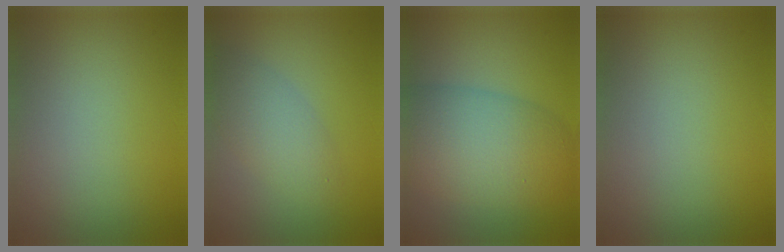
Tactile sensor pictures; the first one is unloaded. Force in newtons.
{"total": 3.4, "press": 3.4, "slide": 0.0}
{"total": 8.5, "press": 8.5, "slide": 0.5}
{"total": 0.0}